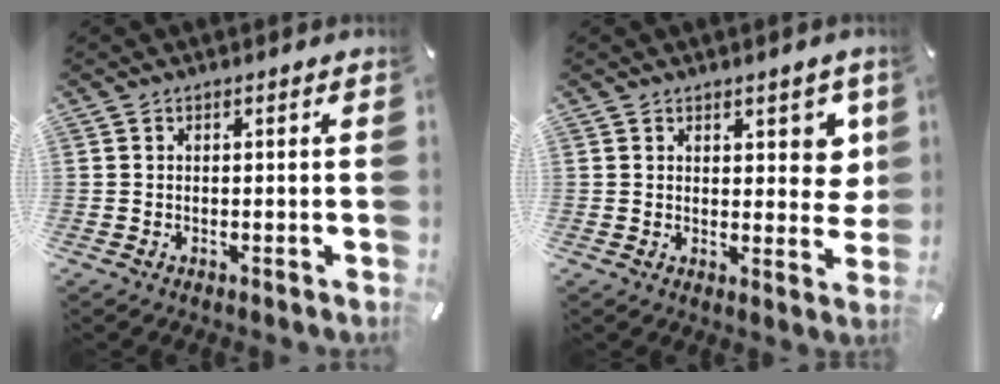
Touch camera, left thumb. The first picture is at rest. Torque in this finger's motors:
{"motor_torque": [0.23, -0.05, 0.06, -0.05, 0.01]}